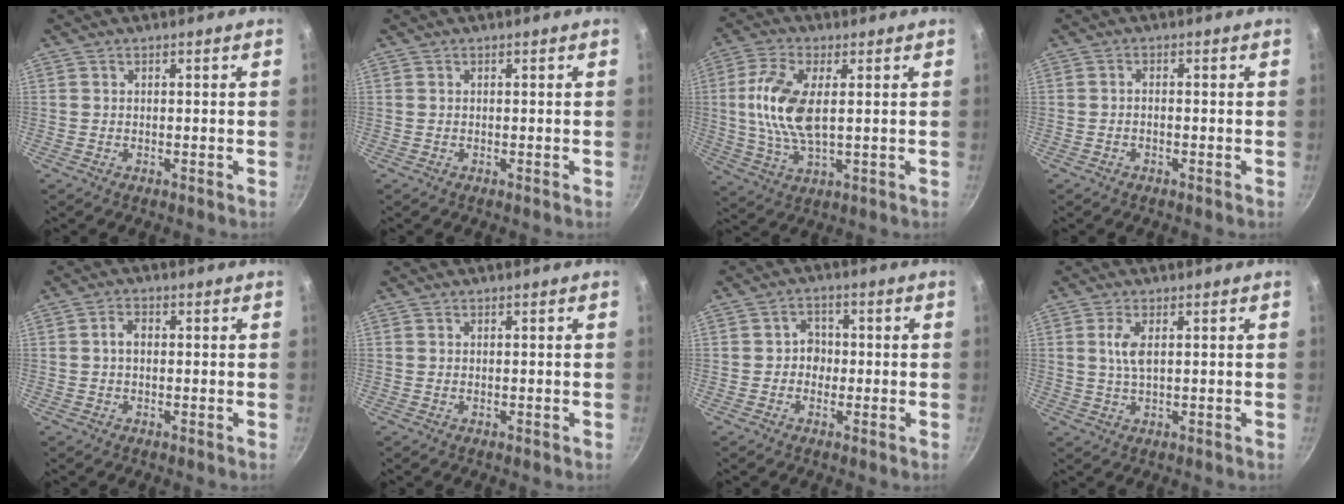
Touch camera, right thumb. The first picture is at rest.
{"total": 0.0}
{"total": 11.6, "force": [1.5, 5.1, 10.3], "torque": [-0.214, 0.001, 0.028]}
{"total": 1.1, "force": [-0.6, 0.5, 0.8], "torque": [-0.018, 0.009, -0.014]}
{"total": 2.5, "force": [0.0, 1.7, 1.9], "torque": [-0.028, 0.009, -0.002]}
{"total": 0.0}
{"total": 4.0, "force": [-0.5, 3.5, 1.8], "torque": [0.002, 0.007, -0.013]}
{"total": 3.8, "force": [0.9, 1.4, 3.4], "torque": [-0.072, 0.000, 0.019]}